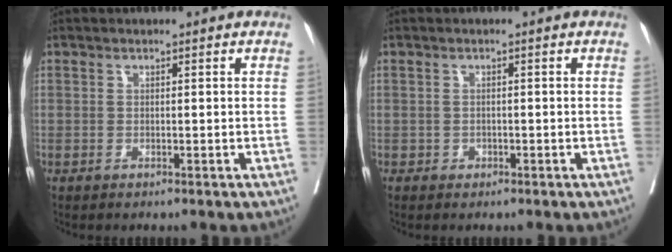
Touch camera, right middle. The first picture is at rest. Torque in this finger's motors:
{"motor_torque": [-0.06, -0.04, -0.03, -0.01]}